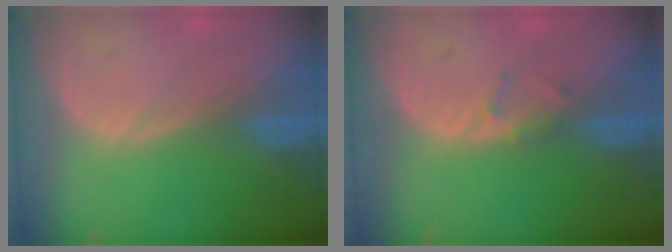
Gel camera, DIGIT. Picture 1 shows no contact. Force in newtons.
{"total": 1.3, "press": 1.1, "slide": 0.8}